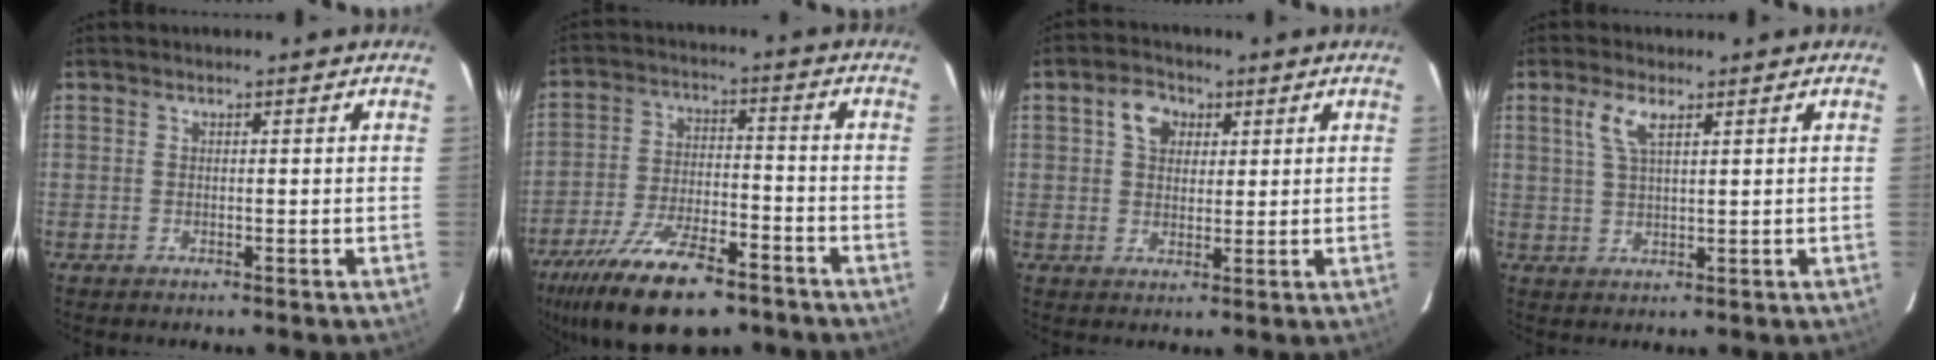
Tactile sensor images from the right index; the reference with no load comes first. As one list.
[{"total": 18.3, "force": [-12.9, 6.7, 11.1], "torque": [-0.225, -0.028, -0.216]}, {"total": 5.2, "force": [1.9, 4.0, 2.7], "torque": [-0.043, 0.020, 0.034]}, {"total": 4.3, "force": [2.2, 1.4, 3.5], "torque": [-0.071, 0.005, 0.045]}]